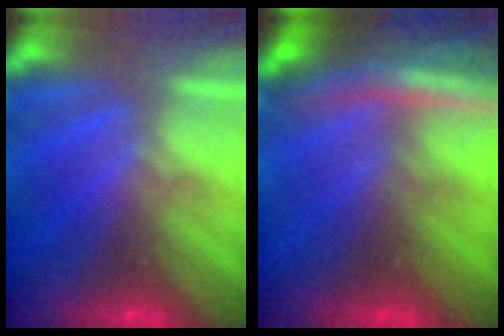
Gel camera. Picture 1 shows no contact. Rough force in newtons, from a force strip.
{"total": 7.7}